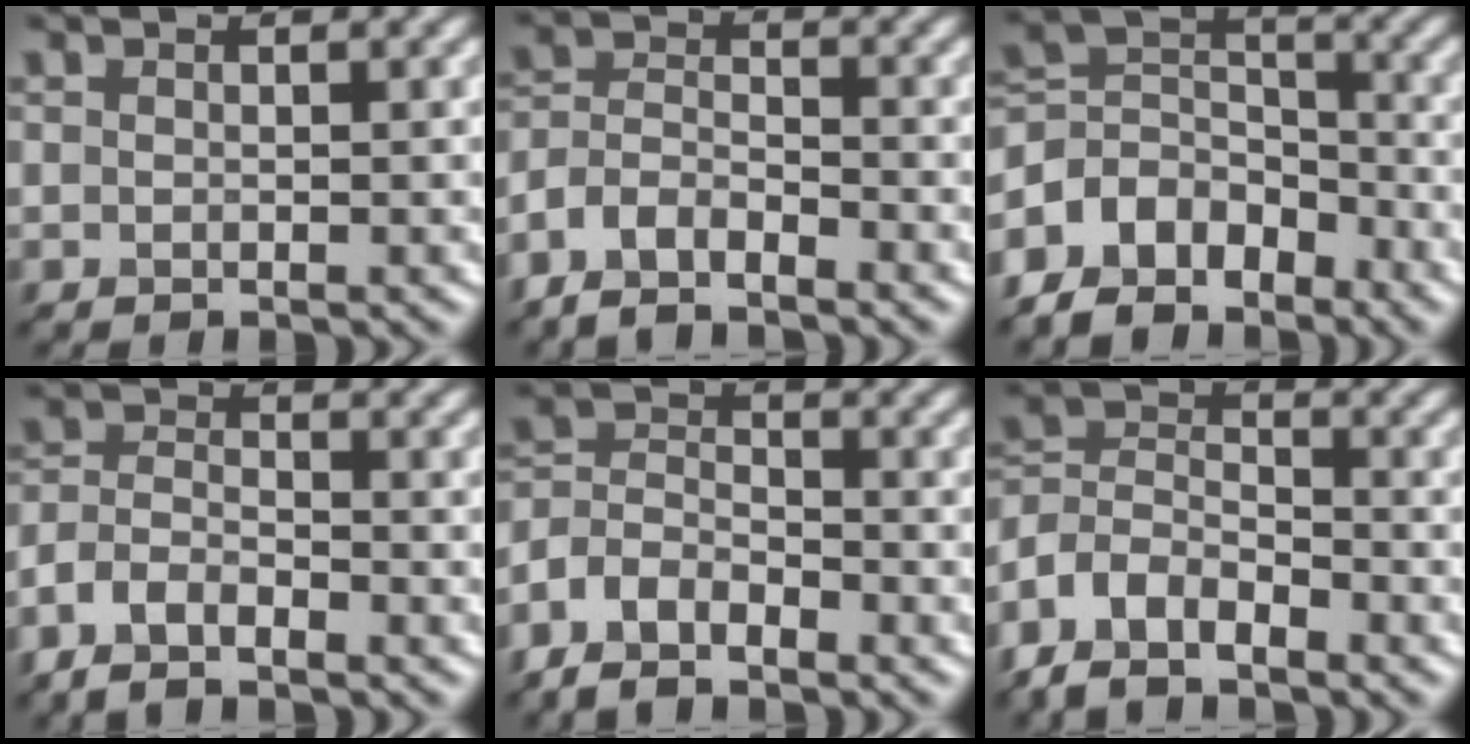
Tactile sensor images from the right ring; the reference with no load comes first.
{"total": 4.2, "force": [-3.4, 1.5, 2.0], "torque": [-0.034, 0.001, -0.076]}
{"total": 6.3, "force": [-4.1, 4.1, 2.3], "torque": [-0.032, 0.006, -0.087]}
{"total": 3.5, "force": [-2.5, 1.4, 2.0], "torque": [-0.038, 0.001, -0.061]}
{"total": 4.7, "force": [-3.4, 2.4, 2.2], "torque": [-0.043, 0.003, -0.077]}
{"total": 5.6, "force": [-4.0, 2.8, 2.6], "torque": [-0.051, 0.003, -0.089]}